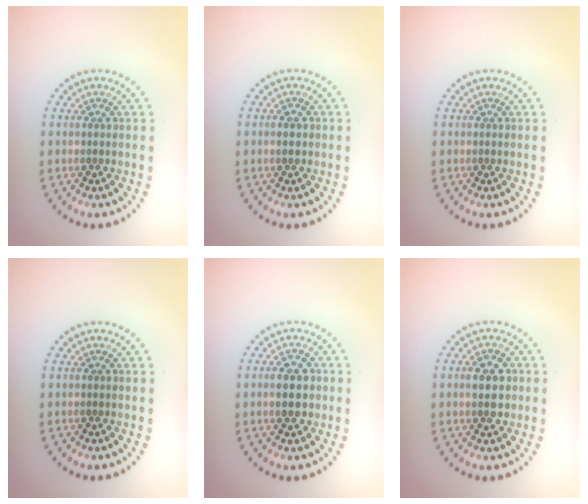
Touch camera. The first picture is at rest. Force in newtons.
{"total": 1.1, "press": 1.1, "slide": 0.2}
{"total": 0.0}
{"total": 0.0}
{"total": 2.6, "press": 2.6, "slide": 0.2}
{"total": 2.7, "press": 2.7, "slide": 0.1}